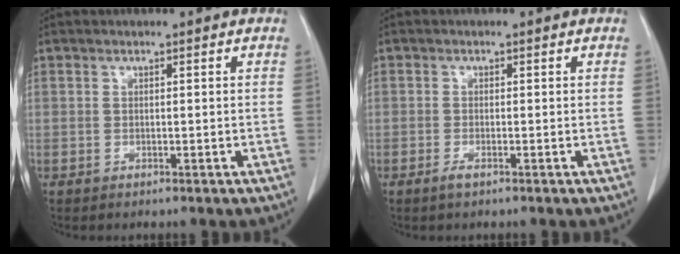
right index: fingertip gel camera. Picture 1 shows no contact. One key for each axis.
{"total": 1.1, "fx": -0.7, "fy": 0.2, "fz": 0.8, "tx": -0.016, "ty": -0.001, "tz": -0.010}